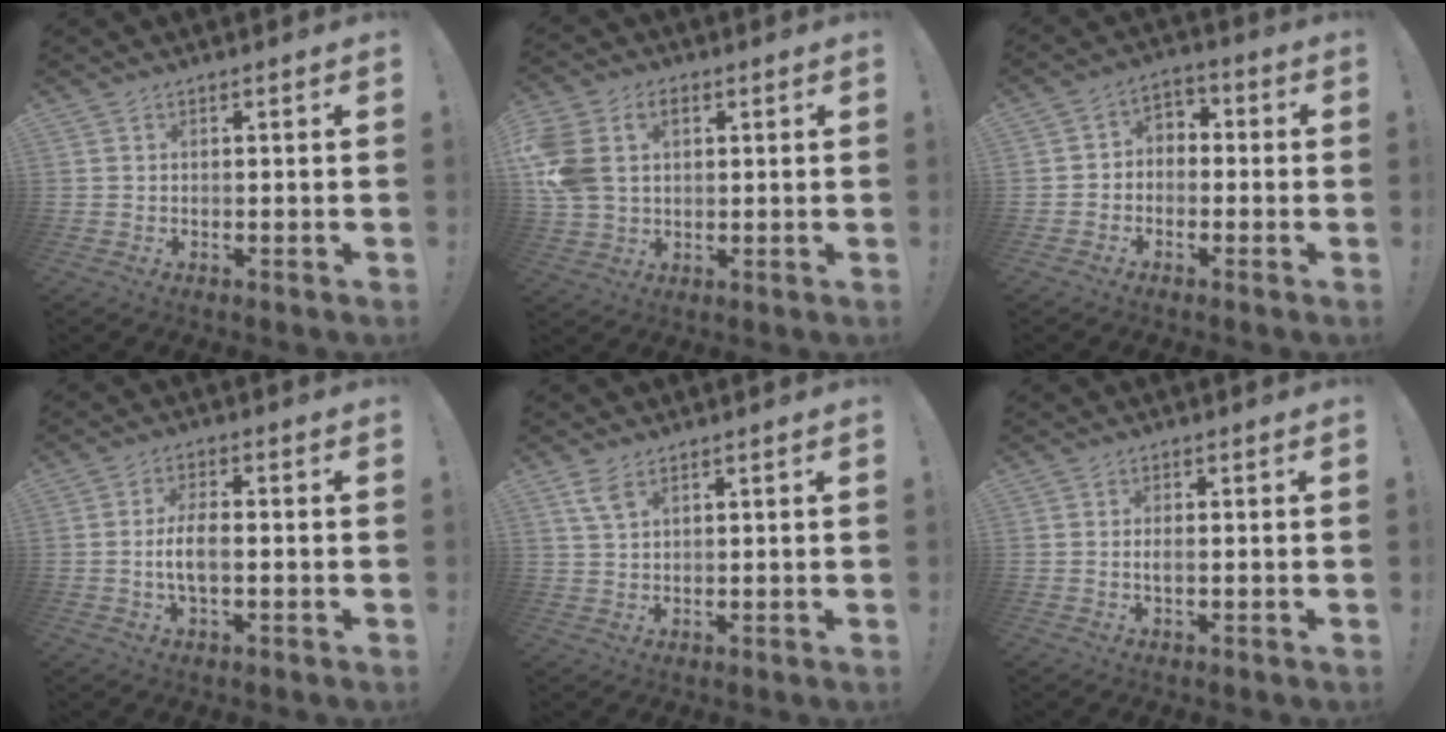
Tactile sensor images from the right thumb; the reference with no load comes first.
{"total": 11.8, "force": [3.2, 8.5, 7.4], "torque": [-0.163, -0.004, 0.062]}
{"total": 5.1, "force": [-2.6, 4.0, 1.7], "torque": [-0.031, 0.029, -0.044]}
{"total": 6.3, "force": [-1.2, 2.6, 5.7], "torque": [-0.125, 0.004, -0.022]}
{"total": 4.4, "force": [2.7, 1.6, 3.1], "torque": [-0.057, -0.010, 0.050]}
{"total": 1.7, "force": [-0.3, 0.6, 1.5], "torque": [-0.029, 0.002, -0.006]}